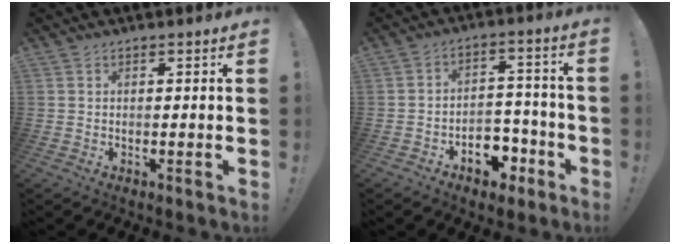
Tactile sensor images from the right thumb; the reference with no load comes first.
{"total": 9.3, "force": [-5.1, 6.7, 4.0], "torque": [-0.039, 0.051, -0.079]}